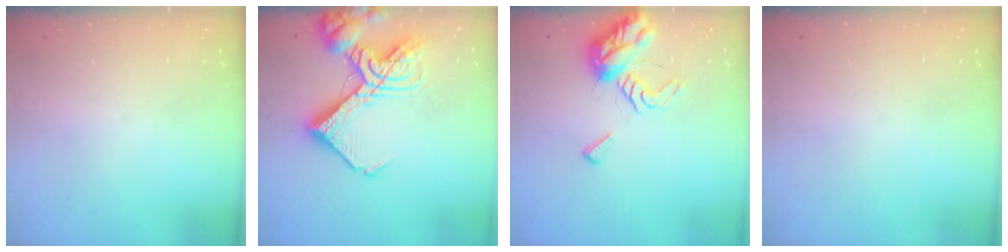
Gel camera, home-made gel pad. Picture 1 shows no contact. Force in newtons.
{"total": 19.1, "press": 18.9, "slide": 2.4}
{"total": 9.8, "press": 9.8, "slide": 0.2}
{"total": 0.0}